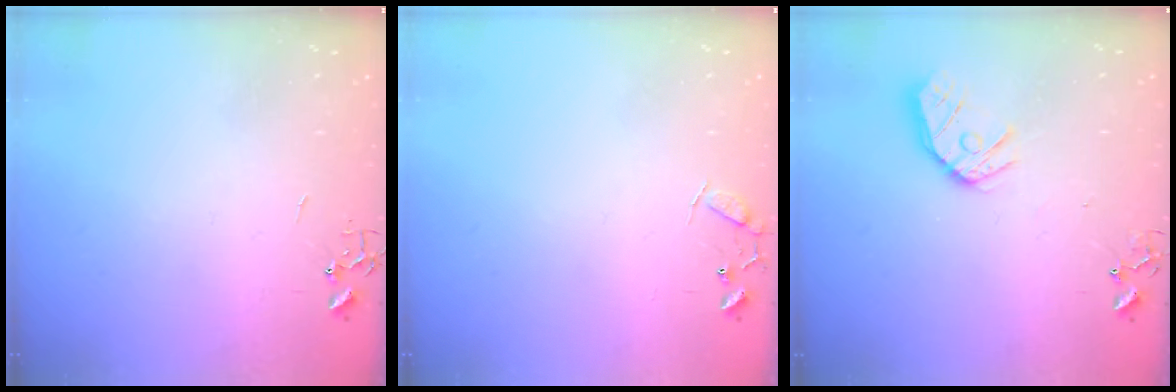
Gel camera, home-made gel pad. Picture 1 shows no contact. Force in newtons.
{"total": 7.7, "press": 7.6, "slide": 0.5}
{"total": 12.6, "press": 12.5, "slide": 1.4}